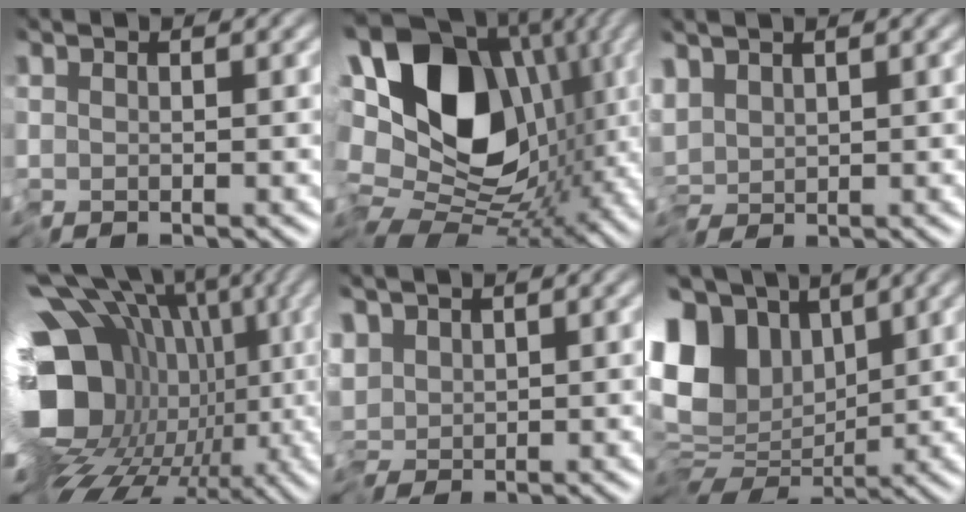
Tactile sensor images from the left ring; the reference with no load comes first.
{"total": 17.8, "force": [1.8, 12.7, 12.4], "torque": [-0.192, 0.008, 0.038]}
{"total": 1.6, "force": [0.2, 0.7, 1.5], "torque": [-0.026, 0.006, -0.002]}
{"total": 17.9, "force": [-1.9, 14.2, 10.8], "torque": [-0.193, -0.024, -0.033]}
{"total": 2.1, "force": [0.1, 1.2, 1.7], "torque": [-0.030, 0.007, -0.006]}
{"total": 10.2, "force": [2.5, 7.3, 6.7], "torque": [-0.130, 0.014, 0.051]}